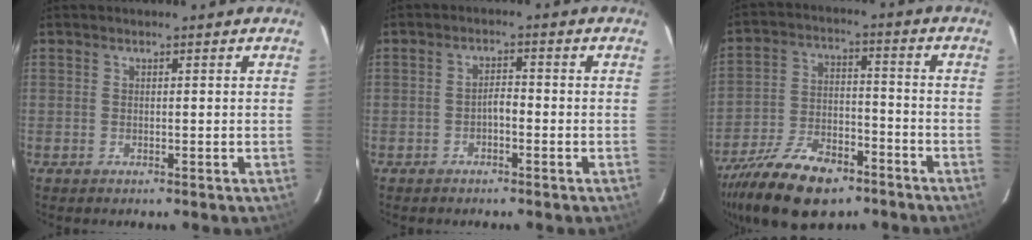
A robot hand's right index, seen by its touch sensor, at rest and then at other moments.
{"total": 1.9, "force": [-1.2, 0.7, 1.3], "torque": [-0.024, 0.007, -0.021]}
{"total": 18.2, "force": [-12.8, 8.0, 10.1], "torque": [-0.221, -0.023, -0.219]}